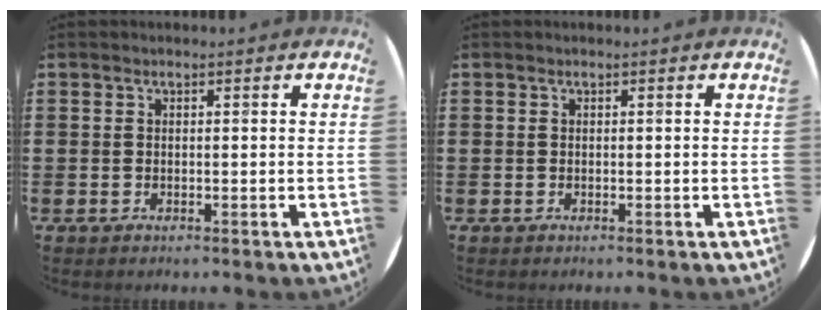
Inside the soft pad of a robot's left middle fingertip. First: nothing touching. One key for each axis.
{"total": 0.0}